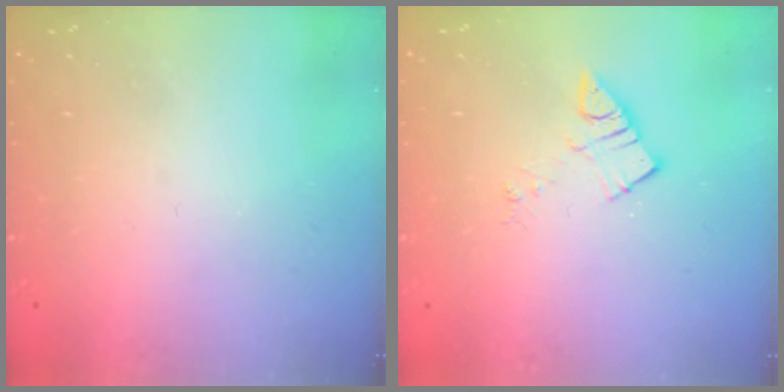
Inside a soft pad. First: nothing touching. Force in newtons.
{"total": 5.0, "press": 5.0, "slide": 0.4}